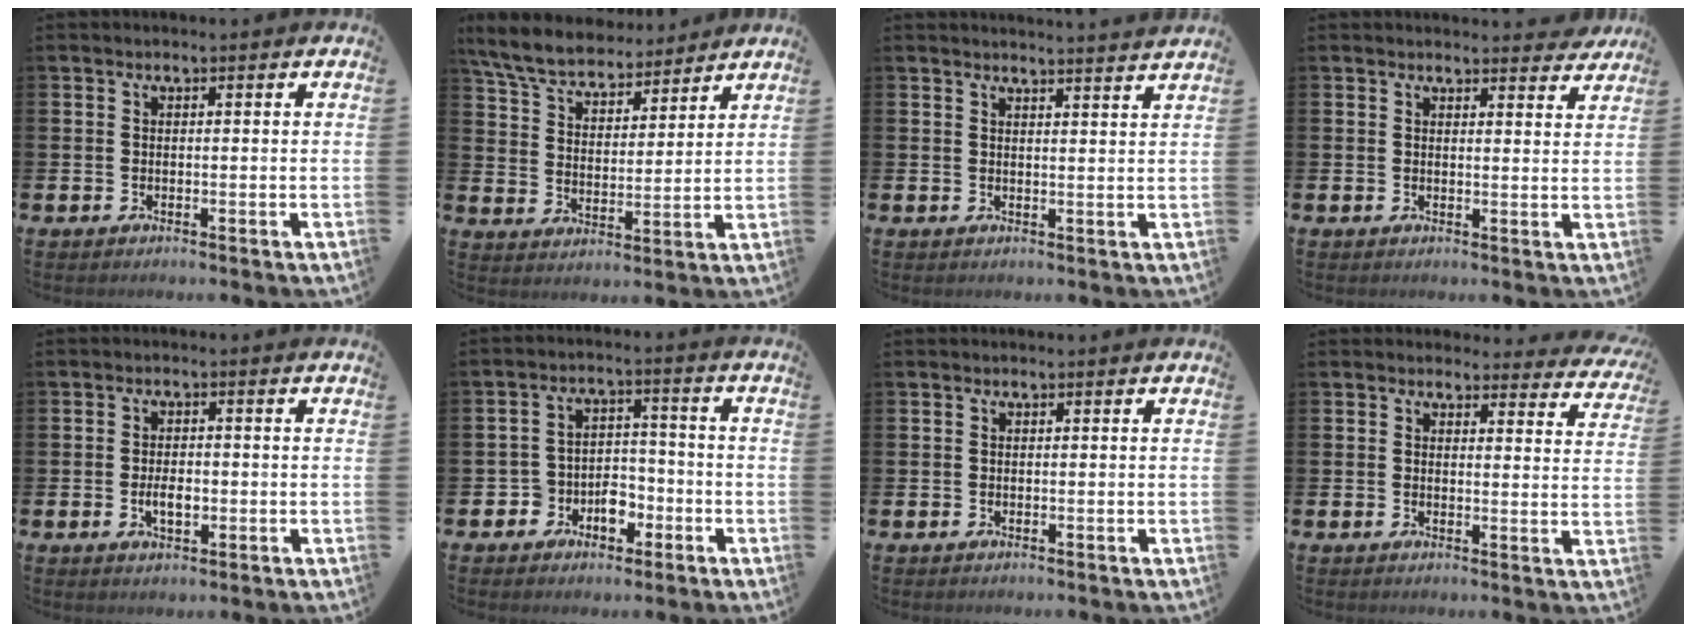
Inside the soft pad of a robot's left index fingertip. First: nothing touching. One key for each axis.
{"total": 7.3, "fx": 6.8, "fy": 1.7, "fz": 1.8, "tx": -0.072, "ty": -0.035, "tz": 0.123}
{"total": 2.8, "fx": 2.8, "fy": -0.5, "fz": -0.1, "tx": 0.007, "ty": -0.023, "tz": 0.049}
{"total": 2.7, "fx": 2.7, "fy": 0.4, "fz": 0.0, "tx": 0.012, "ty": -0.020, "tz": 0.045}
{"total": 2.8, "fx": -0.5, "fy": 1.5, "fz": 2.3, "tx": -0.035, "ty": -0.001, "tz": -0.011}
{"total": 4.5, "fx": -2.5, "fy": 3.4, "fz": 1.5, "tx": -0.043, "ty": 0.008, "tz": -0.051}
{"total": 0.0}
{"total": 2.8, "fx": 2.7, "fy": 0.8, "fz": 0.0, "tx": 0.007, "ty": -0.022, "tz": 0.043}